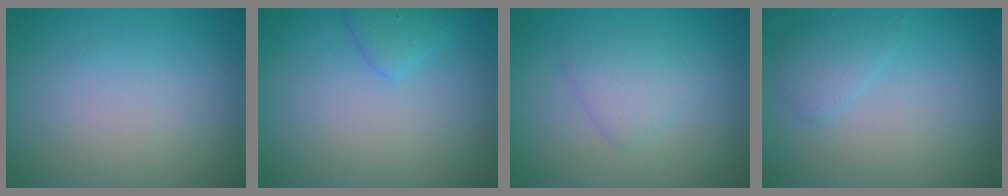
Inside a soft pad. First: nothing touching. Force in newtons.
{"total": 1.7, "press": 1.7, "slide": 0.1}
{"total": 2.4, "press": 2.4, "slide": 0.1}
{"total": 1.8, "press": 1.8, "slide": 0.1}